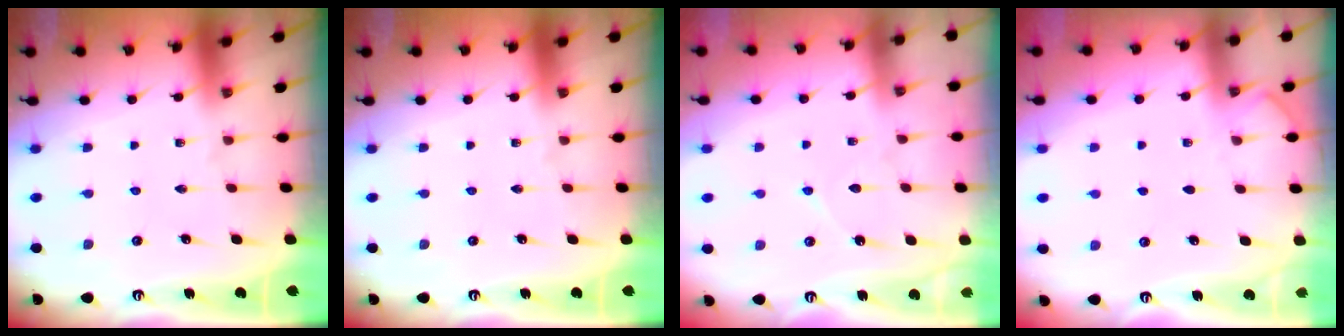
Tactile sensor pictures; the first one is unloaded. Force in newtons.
{"total": 0.0}
{"total": 5.6, "press": 5.5, "slide": 0.6}
{"total": 3.3, "press": 3.3, "slide": 0.4}